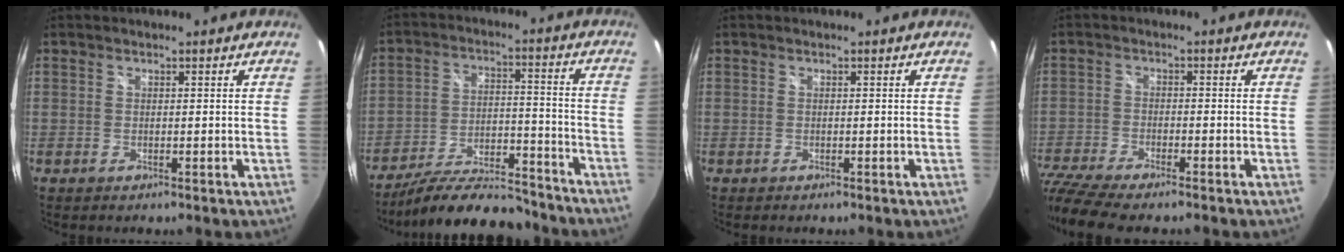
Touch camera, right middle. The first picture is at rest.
{"total": 17.0, "force": [-14.9, 4.4, 6.8], "torque": [-0.127, 0.002, -0.217]}
{"total": 0.0}
{"total": 10.4, "force": [-9.0, 1.5, 5.0], "torque": [-0.133, -0.037, -0.167]}